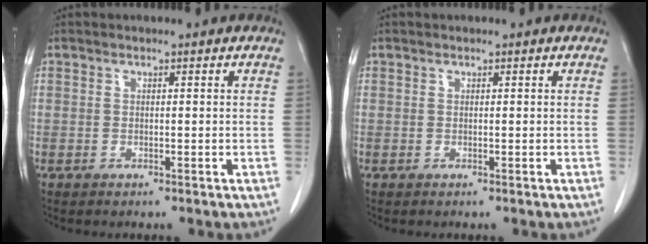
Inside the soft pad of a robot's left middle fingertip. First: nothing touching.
{"total": 0.0}